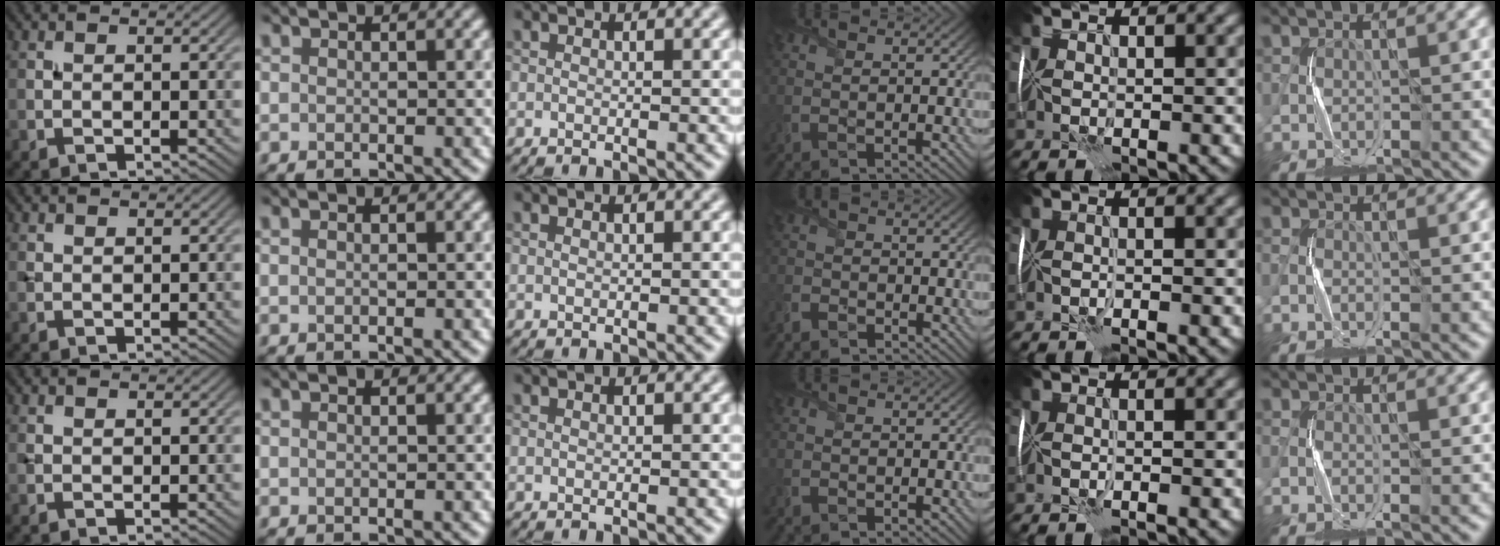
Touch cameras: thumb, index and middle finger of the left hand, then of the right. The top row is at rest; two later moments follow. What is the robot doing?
{"motion": "fold", "object": "memory foam"}